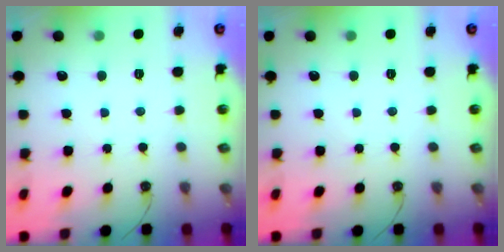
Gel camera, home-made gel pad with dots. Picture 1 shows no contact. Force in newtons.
{"total": 0.0}